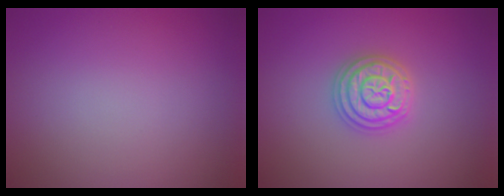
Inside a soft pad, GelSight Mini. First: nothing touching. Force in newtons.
{"total": 3.7, "press": 3.7, "slide": 0.6}